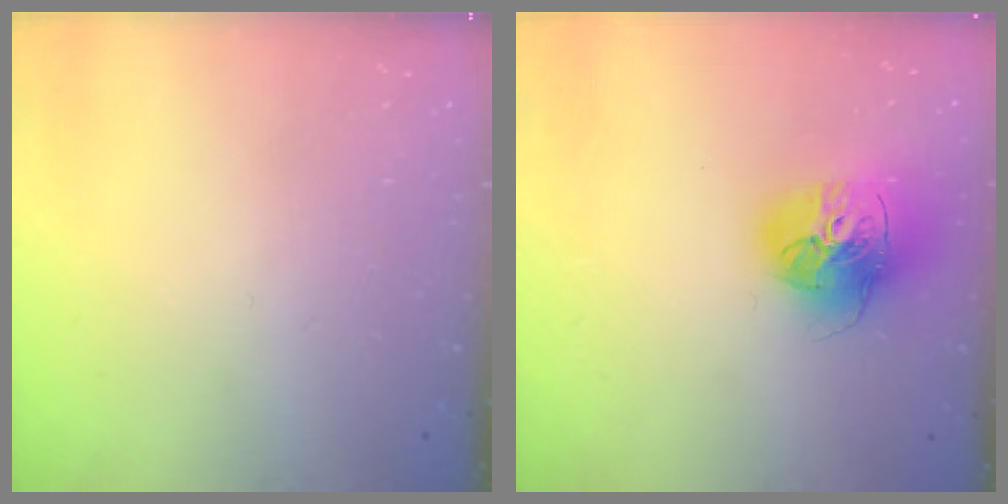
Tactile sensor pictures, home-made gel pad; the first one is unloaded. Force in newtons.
{"total": 17.5, "press": 17.3, "slide": 2.0}